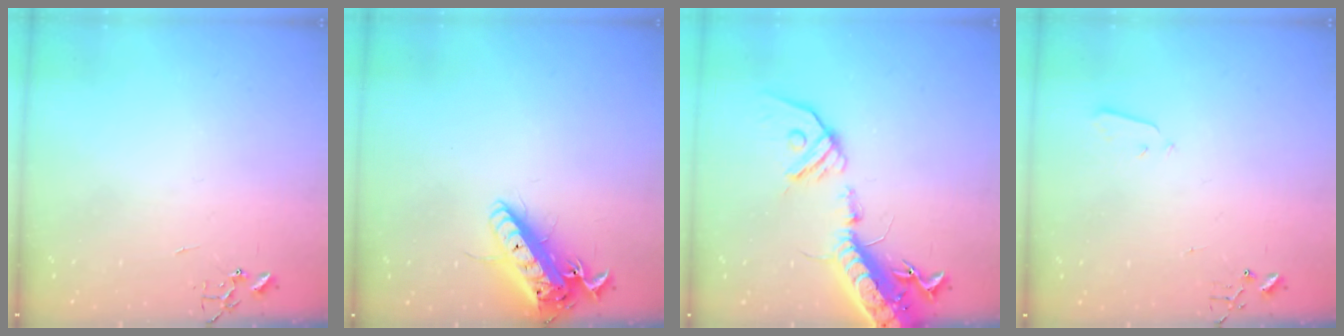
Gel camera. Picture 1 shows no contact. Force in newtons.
{"total": 16.4, "press": 16.0, "slide": 3.4}
{"total": 20.4, "press": 19.9, "slide": 4.3}
{"total": 2.1, "press": 2.1, "slide": 0.3}